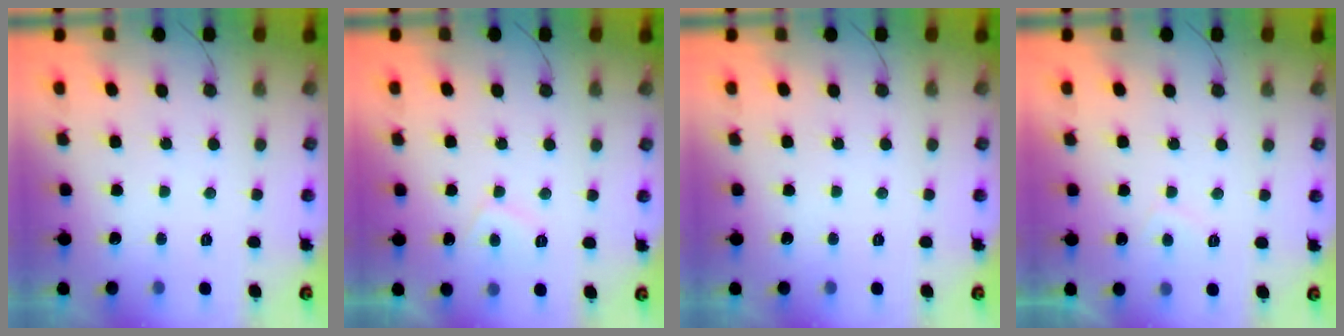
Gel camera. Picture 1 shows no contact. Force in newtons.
{"total": 2.8, "press": 2.7, "slide": 0.6}
{"total": 0.0}
{"total": 1.7, "press": 1.5, "slide": 0.7}